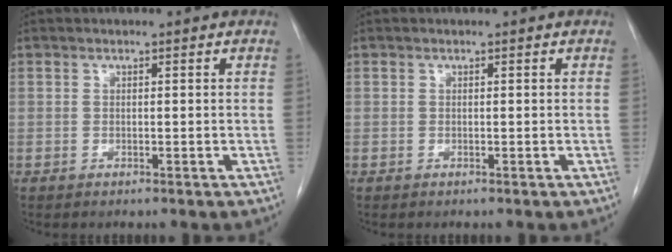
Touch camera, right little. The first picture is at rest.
{"total": 0.0}